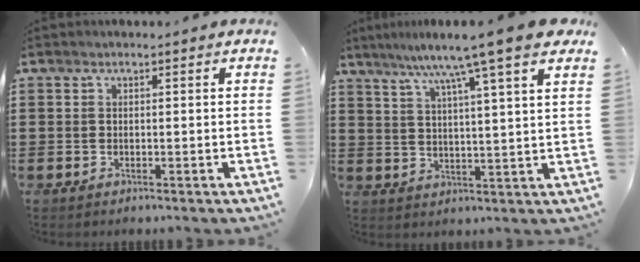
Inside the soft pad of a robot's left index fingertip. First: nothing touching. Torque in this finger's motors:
{"motor_torque": [2.14, 0.00, 1.05, 0.21]}